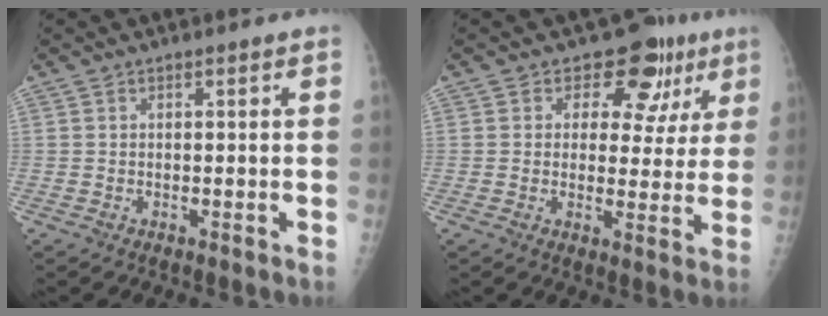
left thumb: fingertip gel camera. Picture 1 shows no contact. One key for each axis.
{"total": 10.4, "fx": 5.0, "fy": 7.3, "fz": 5.3, "tx": -0.009, "ty": -0.009, "tz": 0.057}